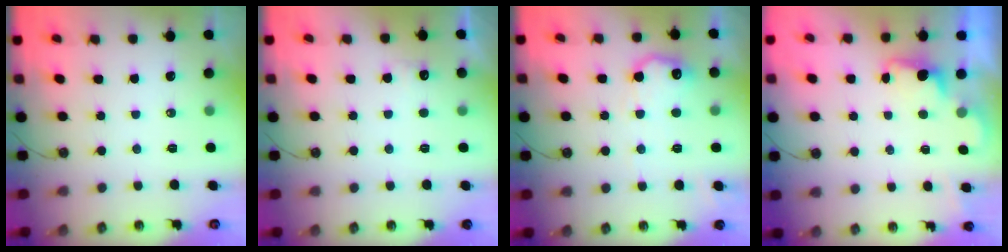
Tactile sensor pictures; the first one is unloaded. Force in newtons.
{"total": 4.2, "press": 4.0, "slide": 1.1}
{"total": 11.5, "press": 11.5, "slide": 0.6}
{"total": 1.3, "press": 1.0, "slide": 0.9}